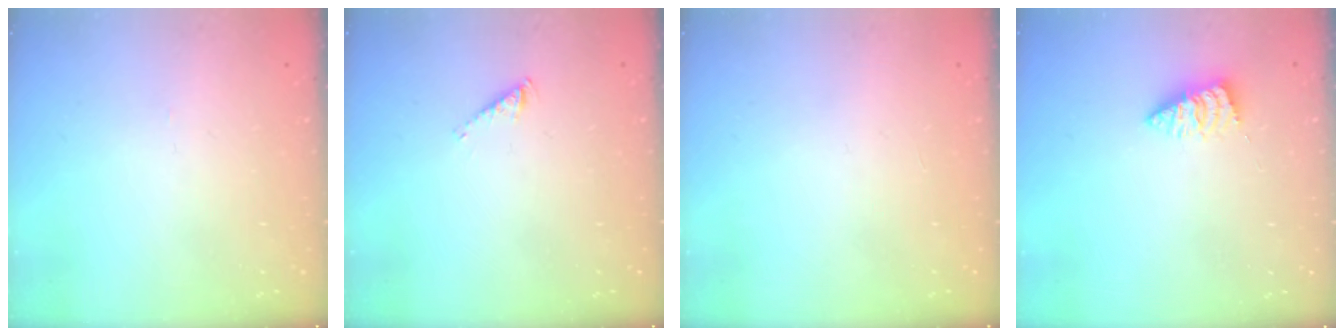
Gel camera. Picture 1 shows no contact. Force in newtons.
{"total": 2.9, "press": 2.9, "slide": 0.5}
{"total": 0.0}
{"total": 2.0, "press": 2.0, "slide": 0.2}